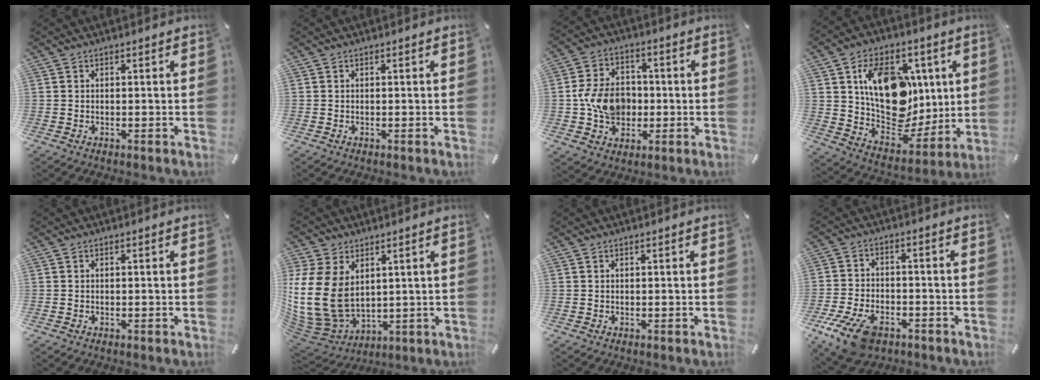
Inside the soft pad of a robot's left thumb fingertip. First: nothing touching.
{"total": 0.0}
{"total": 10.6, "force": [-1.1, 8.6, 6.0], "torque": [-0.125, 0.016, -0.017]}
{"total": 19.4, "force": [5.0, 14.5, 11.9], "torque": [-0.170, -0.031, 0.102]}
{"total": 0.0}
{"total": 17.1, "force": [2.2, 13.2, 10.6], "torque": [-0.260, -0.026, 0.044]}
{"total": 0.0}
{"total": 11.1, "force": [-6.4, 6.2, 6.6], "torque": [-0.140, 0.025, -0.116]}